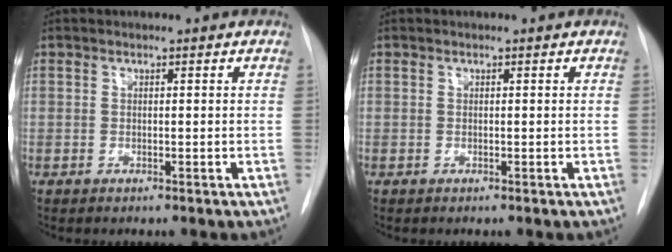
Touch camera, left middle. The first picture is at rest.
{"total": 0.0}